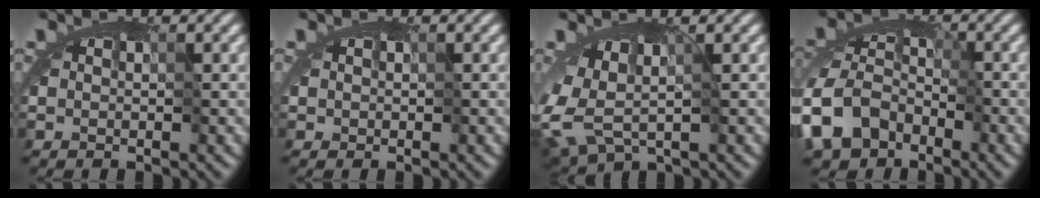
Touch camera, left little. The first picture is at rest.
{"total": 0.5, "force": [0.1, 0.4, 0.3], "torque": [-0.005, 0.002, 0.000]}
{"total": 3.2, "force": [-0.5, 1.5, 2.7], "torque": [-0.050, -0.004, -0.003]}
{"total": 7.6, "force": [-6.6, 3.5, 1.5], "torque": [-0.020, -0.009, -0.142]}